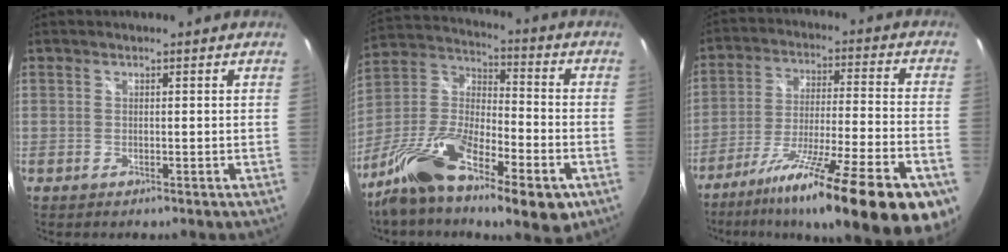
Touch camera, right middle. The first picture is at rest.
{"total": 20.9, "force": [-11.3, 6.8, 16.2], "torque": [-0.303, -0.027, -0.205]}
{"total": 26.2, "force": [-17.9, 2.7, 19.0], "torque": [-0.297, -0.055, -0.276]}